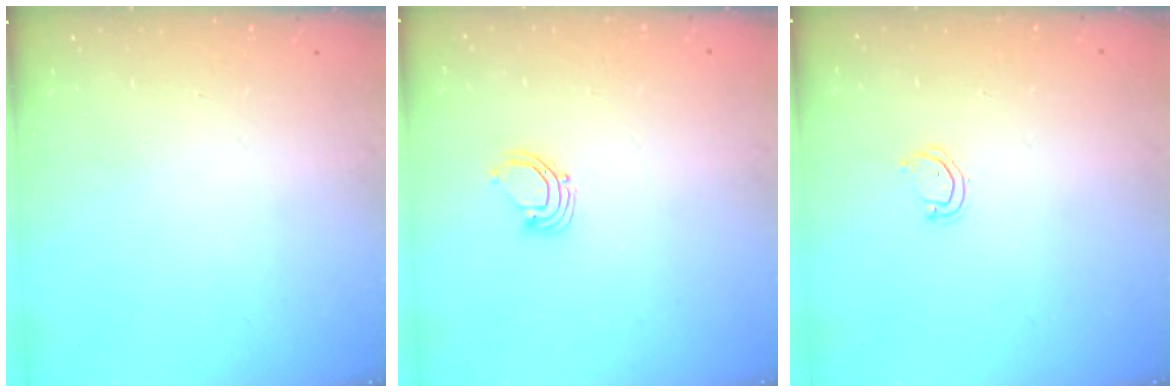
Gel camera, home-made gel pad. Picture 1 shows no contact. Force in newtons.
{"total": 2.9, "press": 2.9, "slide": 0.3}
{"total": 3.5, "press": 3.5, "slide": 0.3}